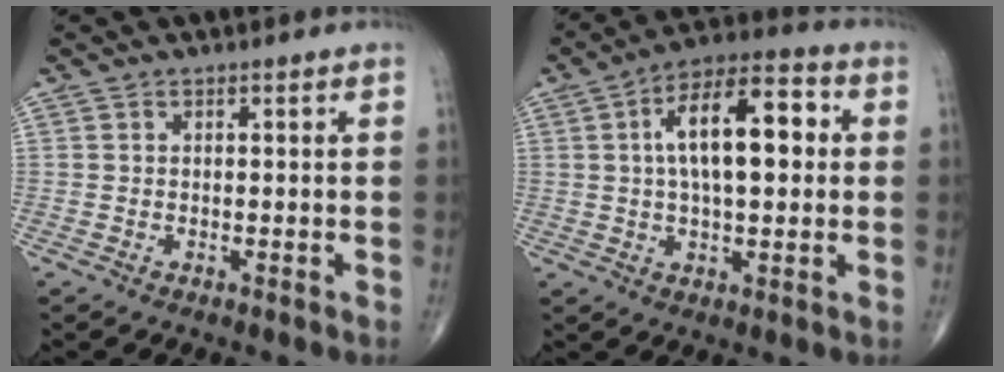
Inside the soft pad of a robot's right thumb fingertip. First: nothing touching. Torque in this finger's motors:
{"motor_torque": [1.42, 3.58, 1.71, 0.36, 0.13]}